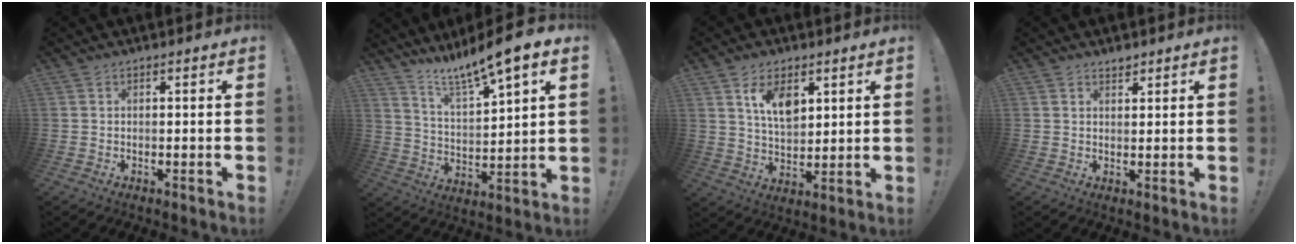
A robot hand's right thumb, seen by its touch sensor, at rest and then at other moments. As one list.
[{"total": 11.2, "force": [9.6, 0.7, 5.8], "torque": [-0.111, -0.078, 0.157]}, {"total": 9.5, "force": [5.1, 5.4, 6.0], "torque": [-0.094, -0.022, 0.092]}, {"total": 1.9, "force": [1.7, 0.6, 0.6], "torque": [0.002, -0.013, 0.029]}]